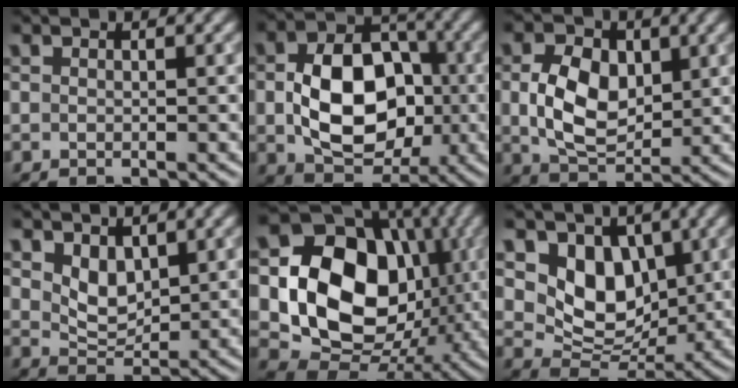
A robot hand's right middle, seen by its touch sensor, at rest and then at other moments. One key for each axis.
{"total": 9.6, "fx": -0.6, "fy": 6.7, "fz": 6.8, "tx": -0.122, "ty": -0.001, "tz": -0.005}
{"total": 6.1, "fx": 0.7, "fy": 4.2, "fz": 4.3, "tx": -0.086, "ty": -0.003, "tz": 0.015}
{"total": 2.9, "fx": 1.4, "fy": 1.8, "fz": 1.7, "tx": -0.038, "ty": -0.009, "tz": 0.031}
{"total": 15.2, "fx": 0.8, "fy": 12.2, "fz": 9.1, "tx": -0.161, "ty": -0.019, "tz": 0.012}
{"total": 6.7, "fx": 2.0, "fy": 4.9, "fz": 4.1, "tx": -0.066, "ty": -0.018, "tz": 0.031}